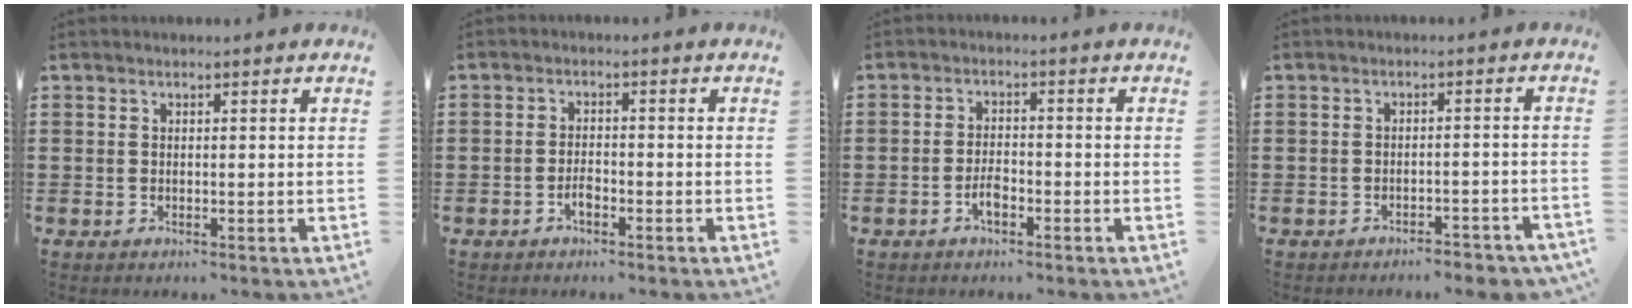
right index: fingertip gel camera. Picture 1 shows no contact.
{"total": 2.0, "force": [-1.2, 0.9, 1.4], "torque": [-0.029, 0.003, -0.023]}
{"total": 2.8, "force": [-1.5, 1.2, 2.1], "torque": [-0.045, 0.003, -0.030]}
{"total": 2.5, "force": [-2.4, 0.2, 0.6], "torque": [-0.015, 0.001, -0.050]}